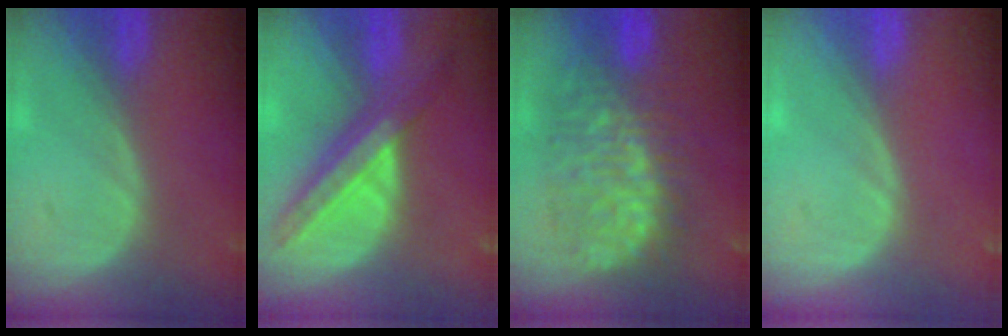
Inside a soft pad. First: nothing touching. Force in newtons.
{"total": 8.6, "press": 7.5, "slide": 4.2}
{"total": 11.9, "press": 11.8, "slide": 1.5}
{"total": 0.0}